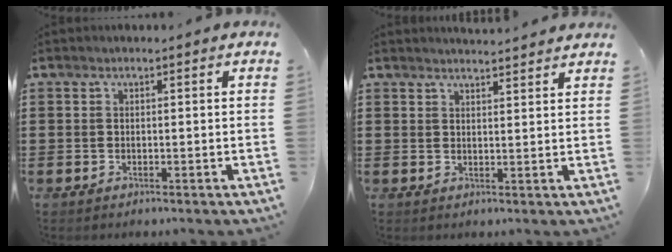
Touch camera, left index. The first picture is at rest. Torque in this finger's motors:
{"motor_torque": [-0.45, 0.76, -0.02, -0.02]}